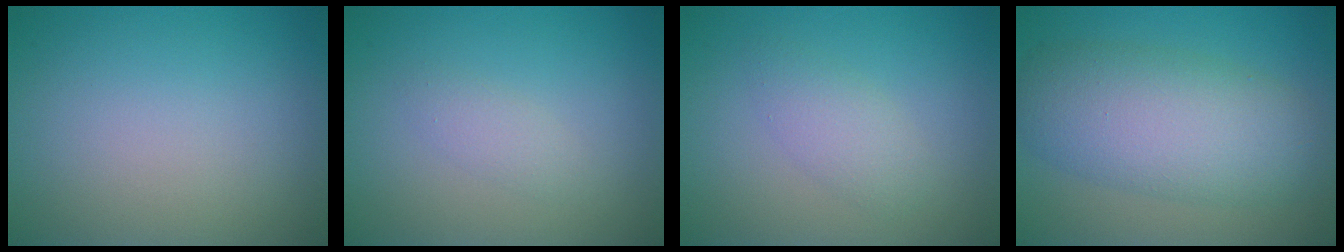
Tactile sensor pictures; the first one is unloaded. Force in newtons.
{"total": 1.3, "press": 1.2, "slide": 0.1}
{"total": 2.1, "press": 2.1, "slide": 0.0}
{"total": 8.1, "press": 8.1, "slide": 0.2}